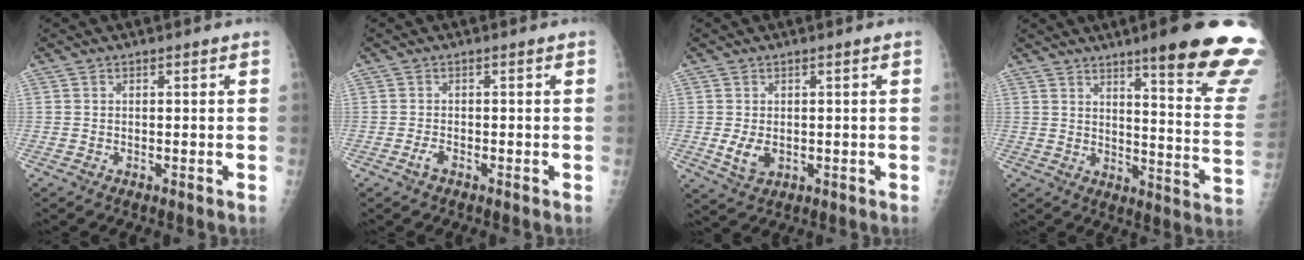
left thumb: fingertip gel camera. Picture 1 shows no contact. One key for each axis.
{"total": 1.1, "fx": -0.8, "fy": 0.4, "fz": 0.6, "tx": -0.009, "ty": 0.009, "tz": -0.016}
{"total": 3.5, "fx": -0.4, "fy": 2.3, "fz": 2.5, "tx": -0.036, "ty": -0.004, "tz": -0.001}
{"total": 22.7, "fx": 15.6, "fy": 2.6, "fz": 16.3, "tx": -0.180, "ty": -0.089, "tz": 0.199}